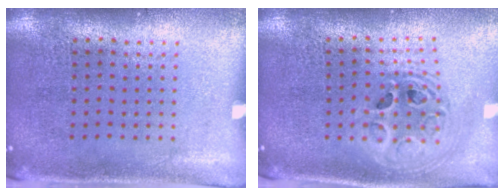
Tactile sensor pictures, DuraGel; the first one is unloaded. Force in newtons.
{"total": 2.1, "press": 1.7, "slide": 1.3}